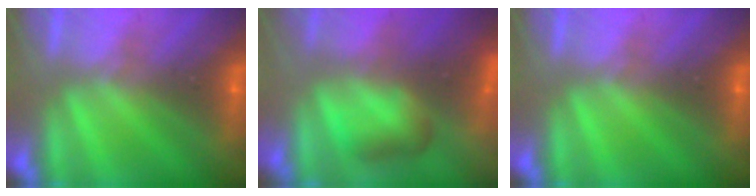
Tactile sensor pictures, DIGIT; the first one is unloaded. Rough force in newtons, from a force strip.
{"total": 9.1}
{"total": 0.0}